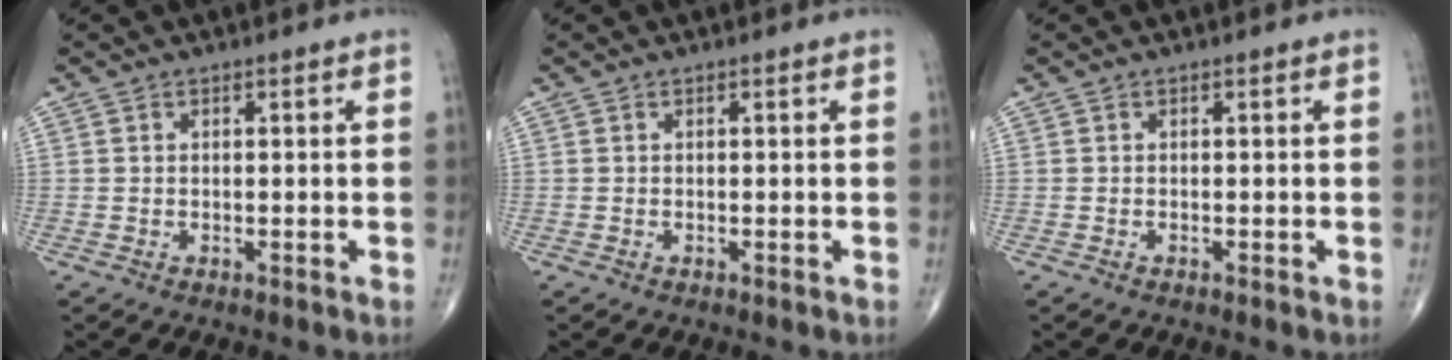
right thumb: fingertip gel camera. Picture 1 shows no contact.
{"total": 0.0}
{"total": 0.0}